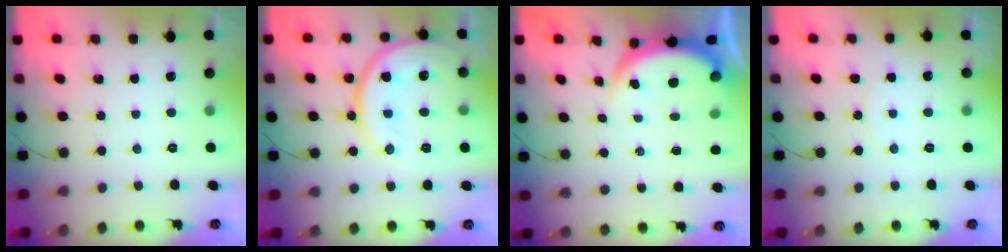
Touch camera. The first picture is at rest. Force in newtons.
{"total": 16.4, "press": 16.3, "slide": 1.9}
{"total": 3.9, "press": 3.9, "slide": 0.1}
{"total": 2.8, "press": 2.8, "slide": 0.6}